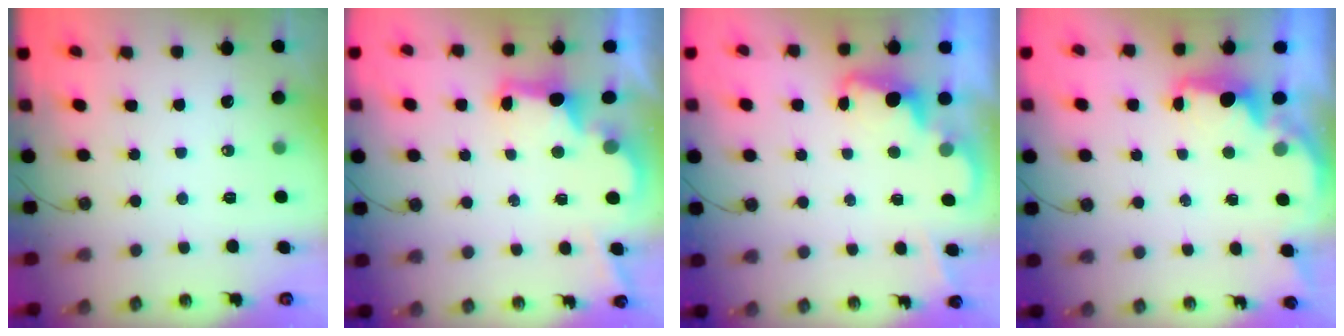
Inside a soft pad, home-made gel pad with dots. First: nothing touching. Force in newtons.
{"total": 2.9, "press": 2.8, "slide": 0.9}
{"total": 2.4, "press": 2.4, "slide": 0.5}
{"total": 2.3, "press": 2.1, "slide": 0.8}